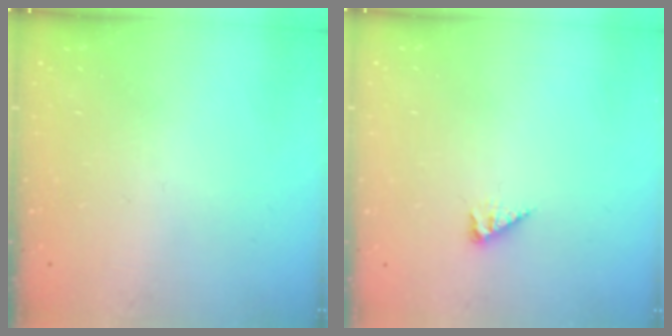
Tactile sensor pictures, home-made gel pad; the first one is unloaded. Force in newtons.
{"total": 4.6, "press": 4.6, "slide": 0.7}